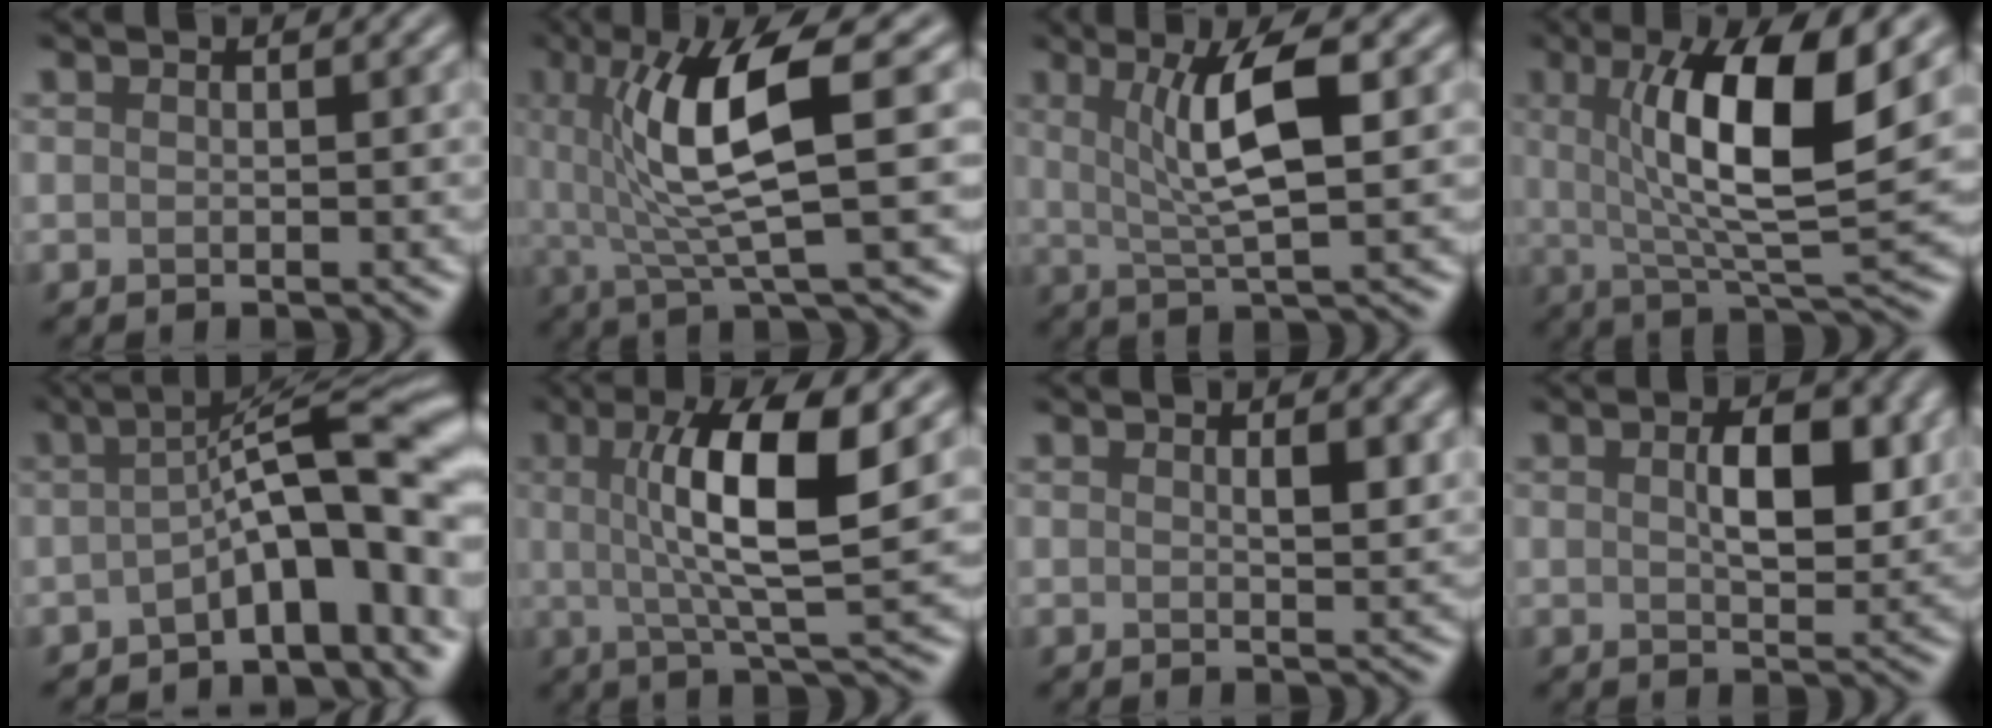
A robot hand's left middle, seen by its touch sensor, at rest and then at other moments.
{"total": 8.3, "force": [1.6, 1.7, 7.9], "torque": [-0.136, -0.001, 0.028]}
{"total": 6.0, "force": [1.4, 1.3, 5.7], "torque": [-0.103, 0.004, 0.030]}
{"total": 10.1, "force": [2.3, 2.4, 9.5], "torque": [-0.143, -0.007, 0.043]}
{"total": 9.4, "force": [-2.6, 2.5, 8.7], "torque": [-0.109, 0.020, -0.054]}
{"total": 8.9, "force": [1.7, 2.1, 8.5], "torque": [-0.130, 0.002, 0.028]}
{"total": 1.8, "force": [0.7, 0.5, 1.5], "torque": [-0.021, -0.003, 0.012]}
{"total": 4.6, "force": [1.0, 2.2, 3.9], "torque": [-0.069, 0.000, 0.017]}